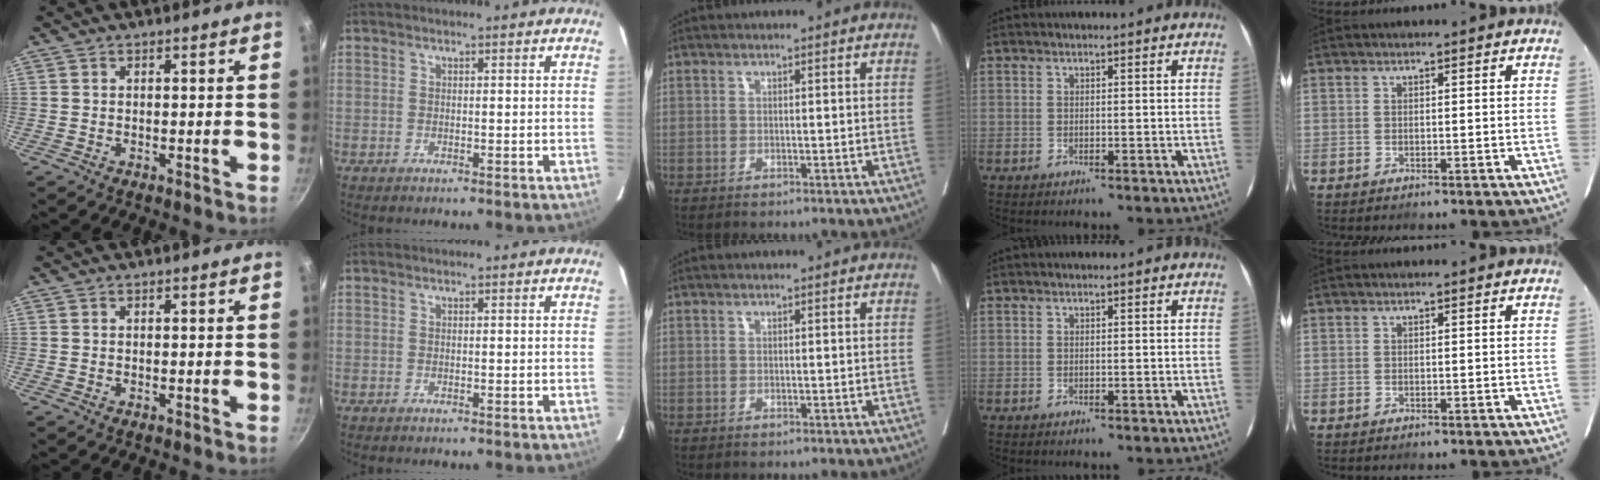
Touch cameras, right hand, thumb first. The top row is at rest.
{}